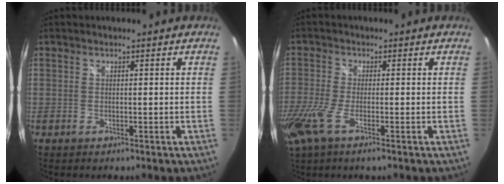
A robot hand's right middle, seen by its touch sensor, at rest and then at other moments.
{"total": 8.9, "force": [-4.4, 1.5, 7.6], "torque": [-0.187, -0.031, -0.088]}